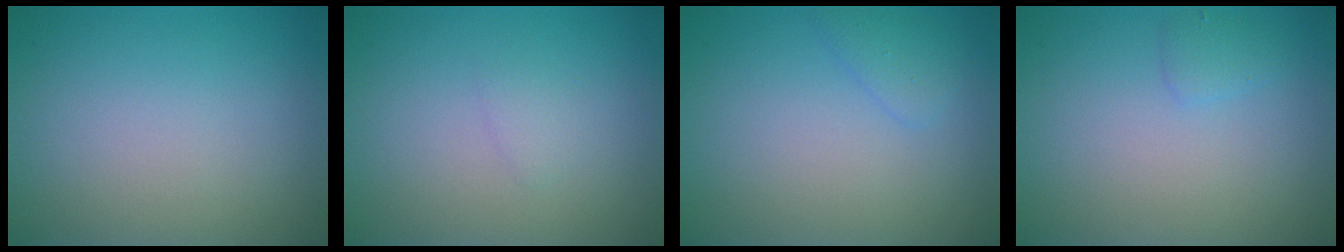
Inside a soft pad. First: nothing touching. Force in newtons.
{"total": 0.8, "press": 0.8, "slide": 0.1}
{"total": 1.3, "press": 1.3, "slide": 0.0}
{"total": 1.1, "press": 1.1, "slide": 0.1}